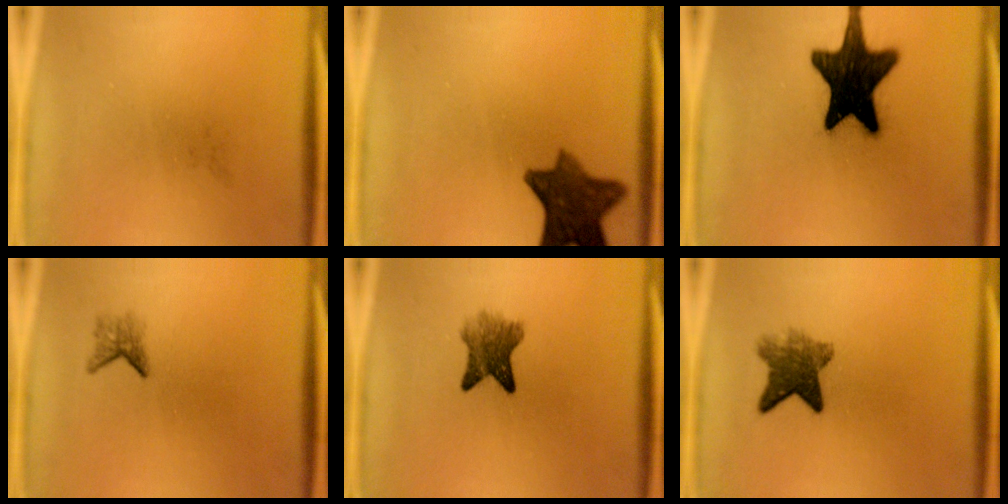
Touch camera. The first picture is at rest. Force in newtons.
{"total": 10.3}
{"total": 18.6}
{"total": 1.6}
{"total": 5.2}
{"total": 5.9}